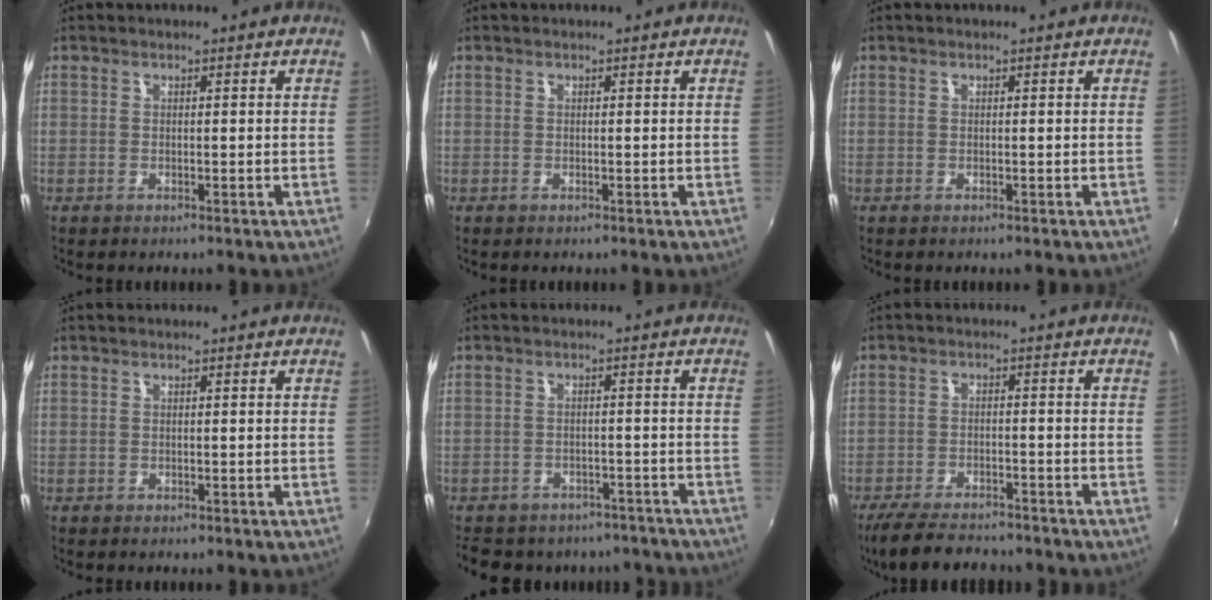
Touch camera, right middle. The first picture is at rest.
{"total": 0.0}
{"total": 0.0}
{"total": 0.0}
{"total": 14.7, "force": [-11.9, 6.9, 5.0], "torque": [-0.115, 0.001, -0.147]}
{"total": 10.0, "force": [-8.6, 2.7, 4.3], "torque": [-0.109, -0.023, -0.143]}